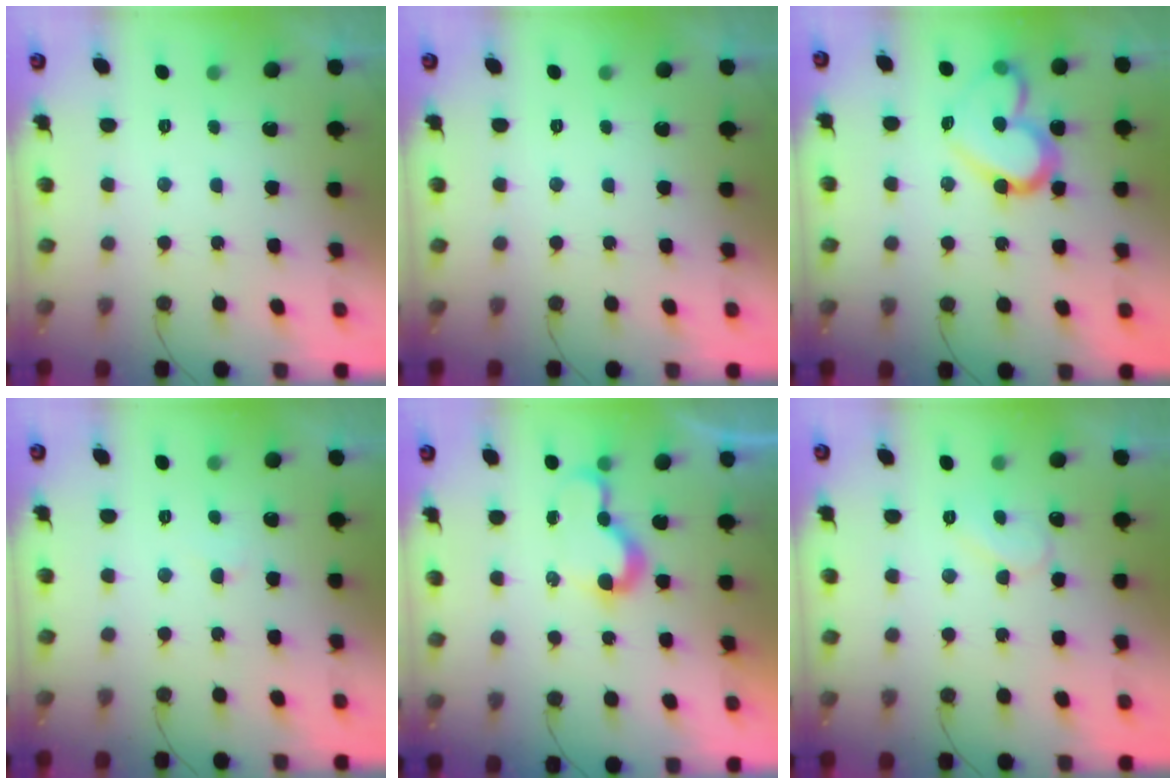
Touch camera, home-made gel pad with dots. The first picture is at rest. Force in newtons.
{"total": 0.0}
{"total": 15.1, "press": 15.0, "slide": 0.8}
{"total": 2.4, "press": 2.4, "slide": 0.2}
{"total": 7.5, "press": 7.5, "slide": 0.4}
{"total": 8.0, "press": 7.9, "slide": 0.5}